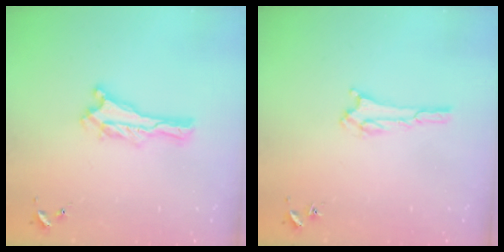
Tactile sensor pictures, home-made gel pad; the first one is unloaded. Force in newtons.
{"total": 1.8, "press": 1.8, "slide": 0.2}